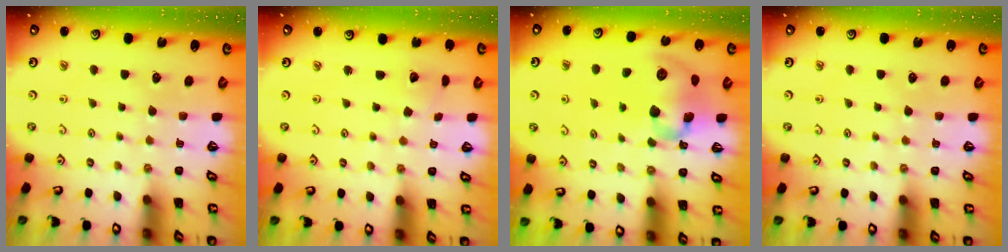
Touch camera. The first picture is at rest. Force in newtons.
{"total": 1.2, "press": 1.2, "slide": 0.0}
{"total": 14.7, "press": 14.5, "slide": 2.2}
{"total": 0.0}